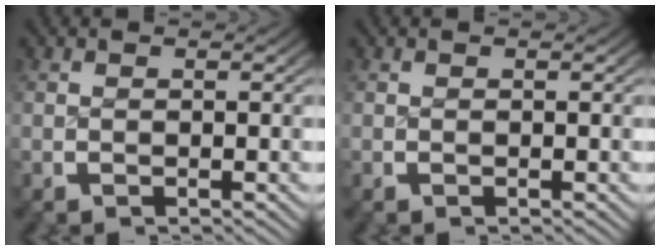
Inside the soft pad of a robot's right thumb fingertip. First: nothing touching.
{"total": 0.0}